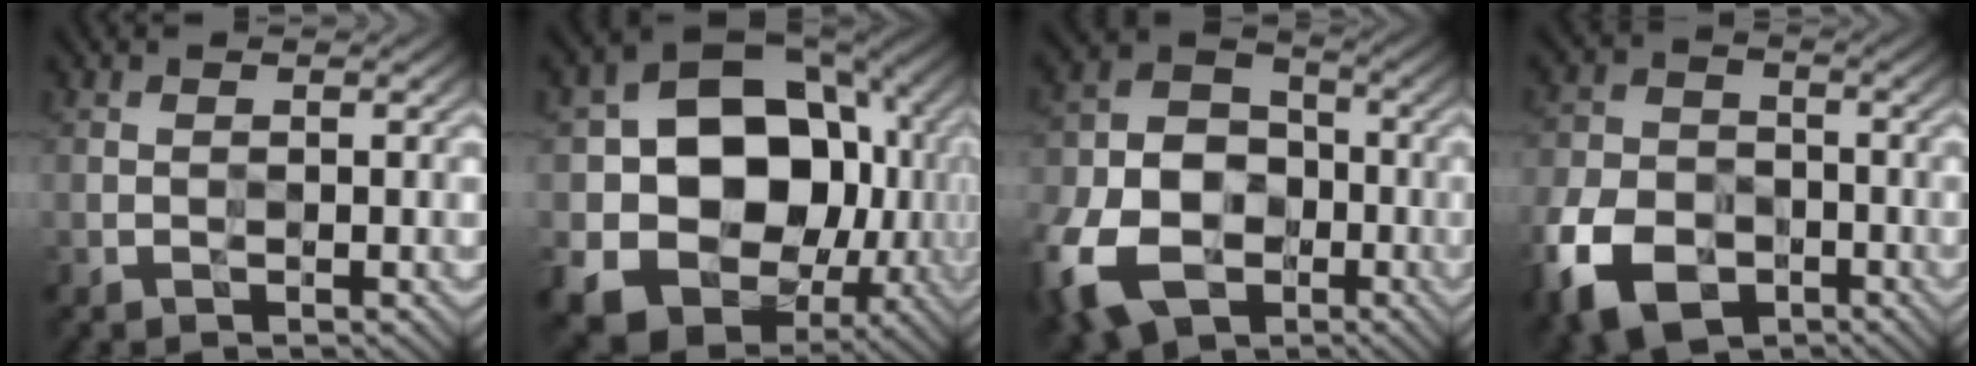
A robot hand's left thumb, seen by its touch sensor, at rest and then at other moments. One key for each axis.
{"total": 18.6, "fx": -1.4, "fy": 14.6, "fz": 11.5, "tx": -0.205, "ty": -0.040, "tz": -0.005}
{"total": 16.6, "fx": -6.7, "fy": 11.9, "fz": 9.4, "tx": -0.247, "ty": -0.045, "tz": -0.135}
{"total": 11.5, "fx": -5.7, "fy": 7.8, "fz": 6.3, "tx": -0.161, "ty": -0.036, "tz": -0.113}